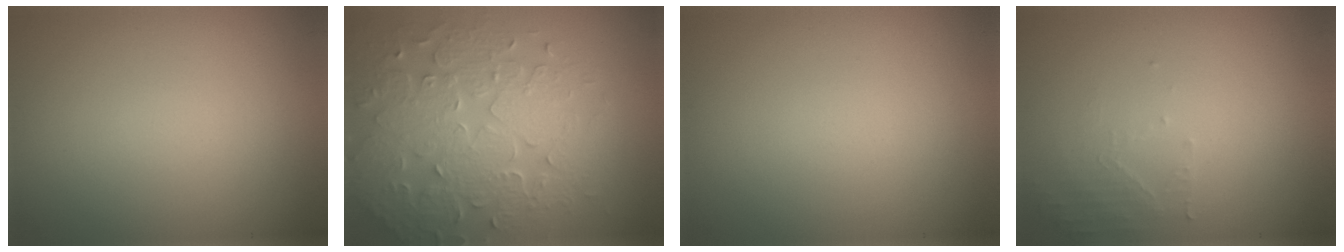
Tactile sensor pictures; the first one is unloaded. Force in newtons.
{"total": 8.3, "press": 6.0, "slide": 5.7}
{"total": 0.0}
{"total": 1.7, "press": 1.7, "slide": 0.3}